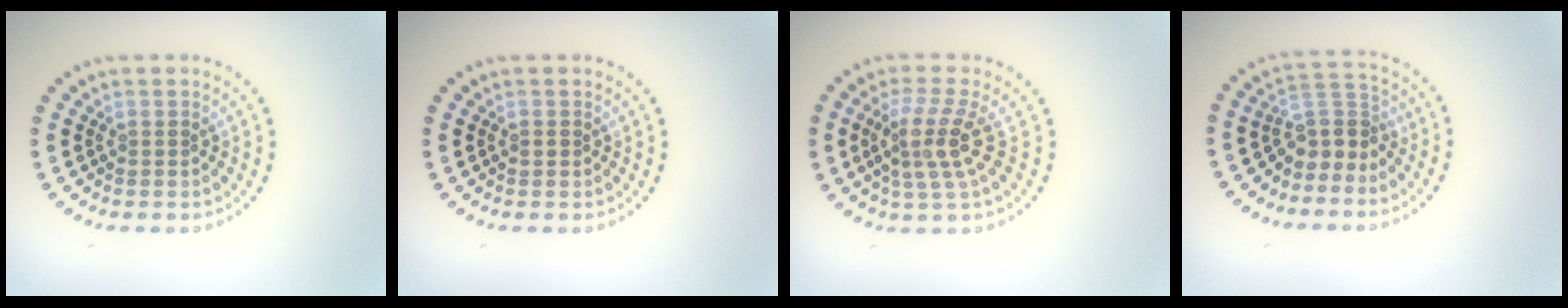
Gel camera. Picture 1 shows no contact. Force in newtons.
{"total": 0.6, "press": 0.6, "slide": 0.1}
{"total": 3.8, "press": 2.7, "slide": 2.6}
{"total": 3.2, "press": 2.5, "slide": 2.0}